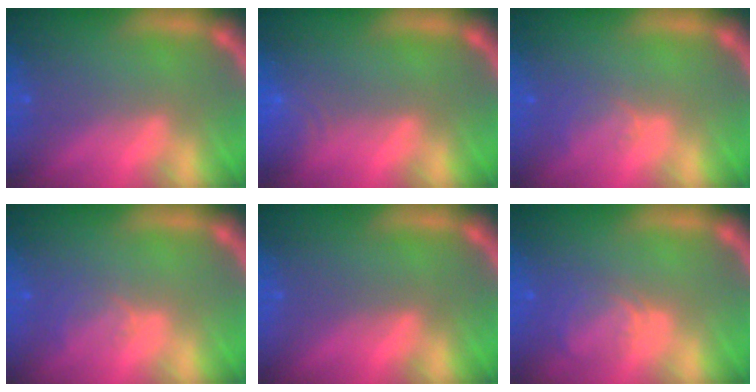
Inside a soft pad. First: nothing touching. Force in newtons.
{"total": 3.0}
{"total": 2.0}
{"total": 2.0}
{"total": 0.0}
{"total": 3.4}